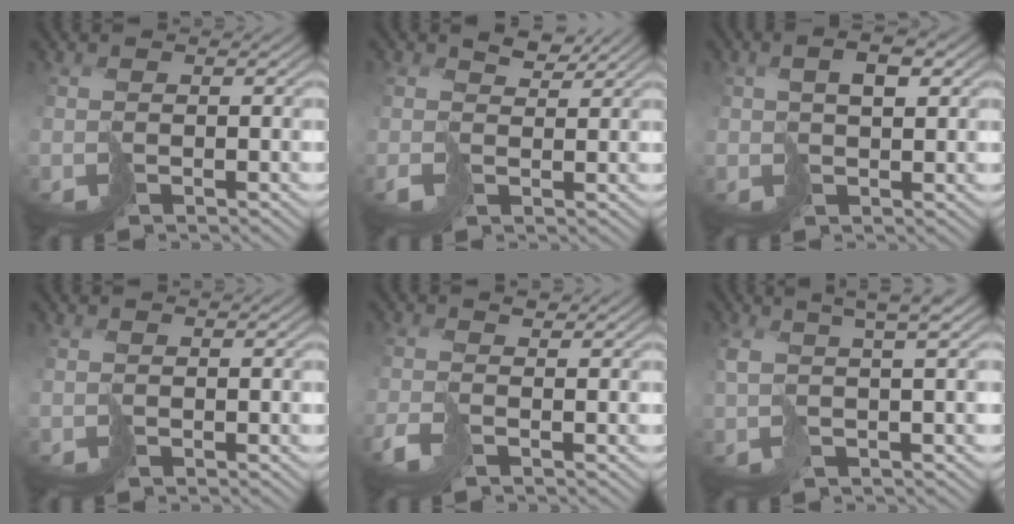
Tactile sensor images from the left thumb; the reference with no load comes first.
{"total": 2.9, "force": [1.1, 1.6, 2.2], "torque": [-0.056, -0.002, 0.017]}
{"total": 3.5, "force": [1.4, 1.6, 2.8], "torque": [-0.056, 0.004, 0.027]}
{"total": 0.0}
{"total": 2.6, "force": [-1.2, 0.8, 2.1], "torque": [-0.053, -0.001, -0.035]}
{"total": 5.3, "force": [2.1, 1.3, 4.7], "torque": [-0.078, 0.013, 0.034]}